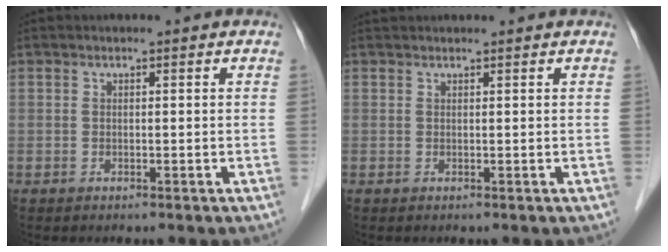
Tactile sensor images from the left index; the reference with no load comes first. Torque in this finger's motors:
{"motor_torque": [0.29, -0.13, -0.01, 0.00]}